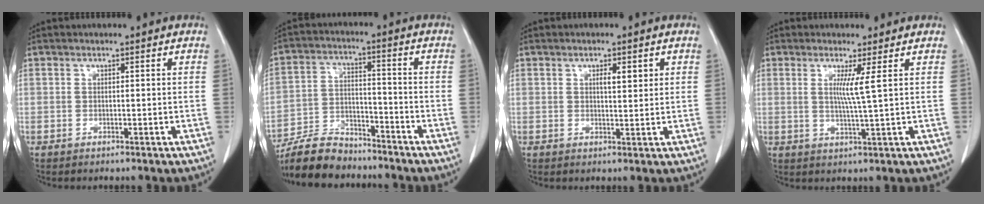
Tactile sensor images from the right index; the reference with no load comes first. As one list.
[{"total": 10.6, "force": [-9.6, 3.4, 2.9], "torque": [-0.060, -0.002, -0.179]}, {"total": 2.7, "force": [1.0, 0.8, 2.4], "torque": [-0.038, -0.001, 0.014]}, {"total": 3.7, "force": [1.0, -1.1, 3.4], "torque": [-0.067, -0.008, 0.017]}]